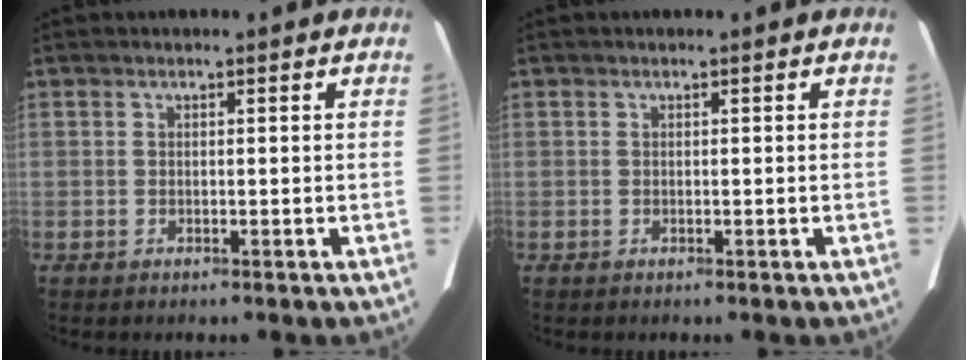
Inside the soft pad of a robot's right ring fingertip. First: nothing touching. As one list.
[{"total": 0.0}]